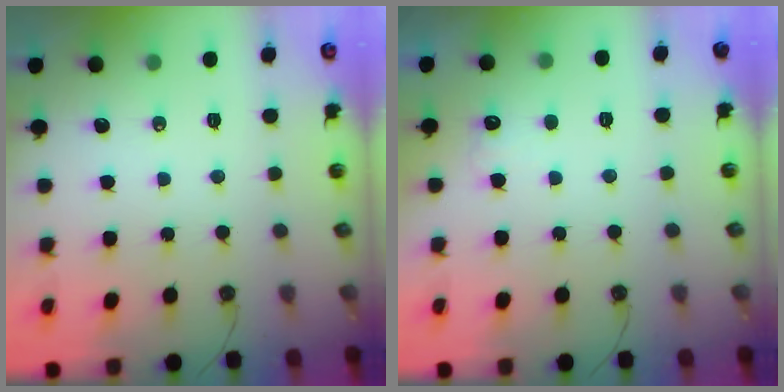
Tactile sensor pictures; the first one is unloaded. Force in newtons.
{"total": 4.8, "press": 4.6, "slide": 1.2}